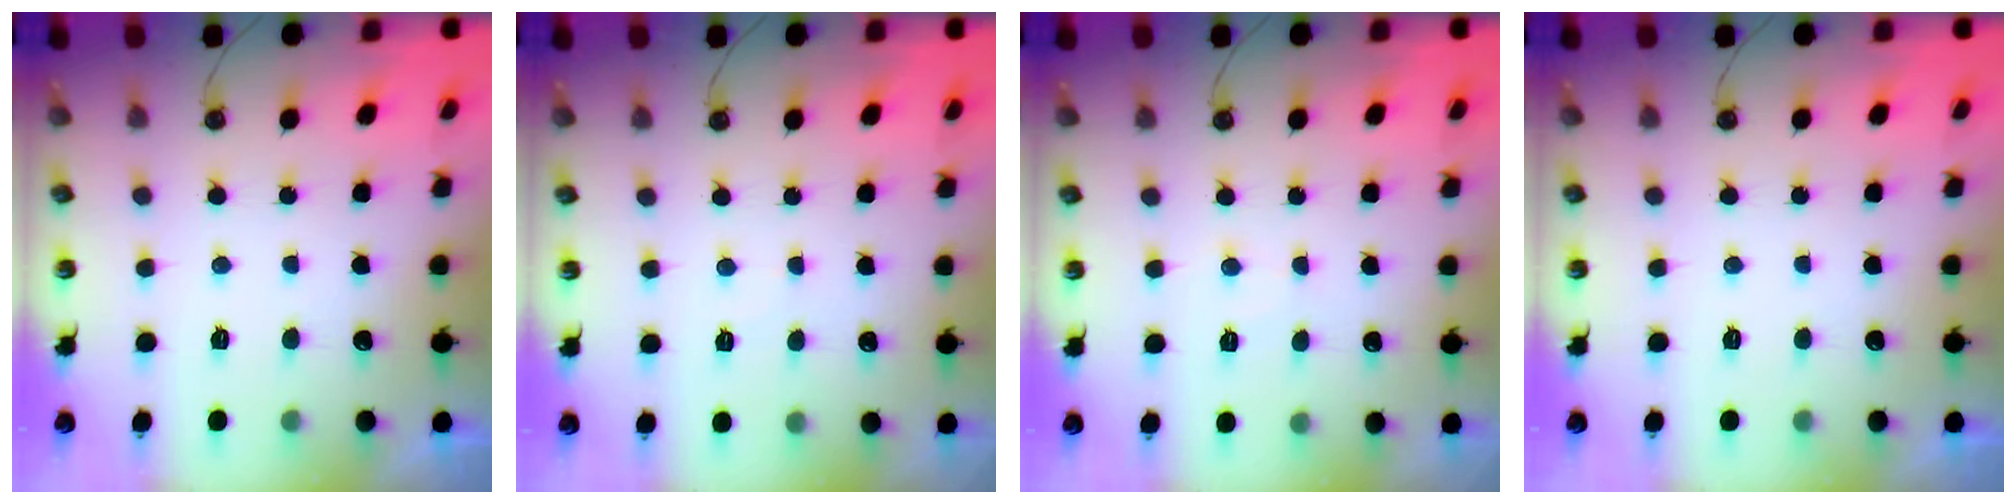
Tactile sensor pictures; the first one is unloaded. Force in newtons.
{"total": 2.8, "press": 2.8, "slide": 0.5}
{"total": 4.0, "press": 3.9, "slide": 0.6}
{"total": 0.0}